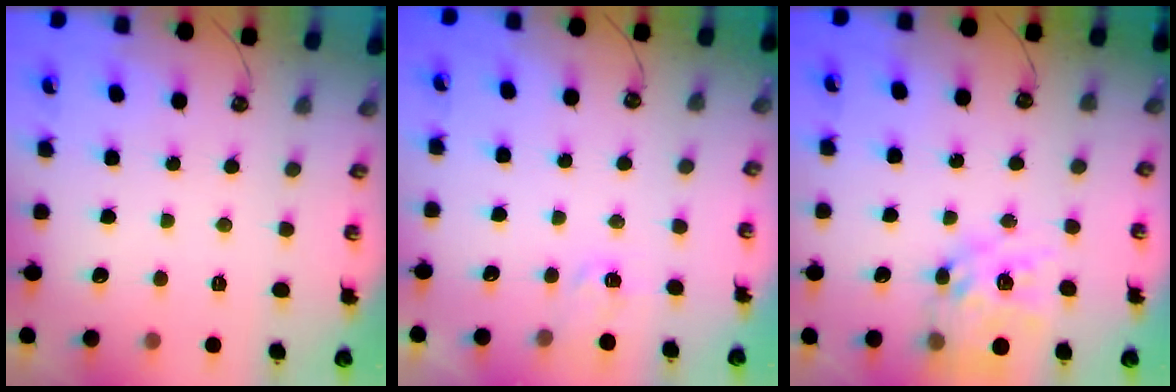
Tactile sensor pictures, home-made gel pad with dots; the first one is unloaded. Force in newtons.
{"total": 2.9, "press": 2.9, "slide": 0.4}
{"total": 16.0, "press": 16.0, "slide": 1.5}